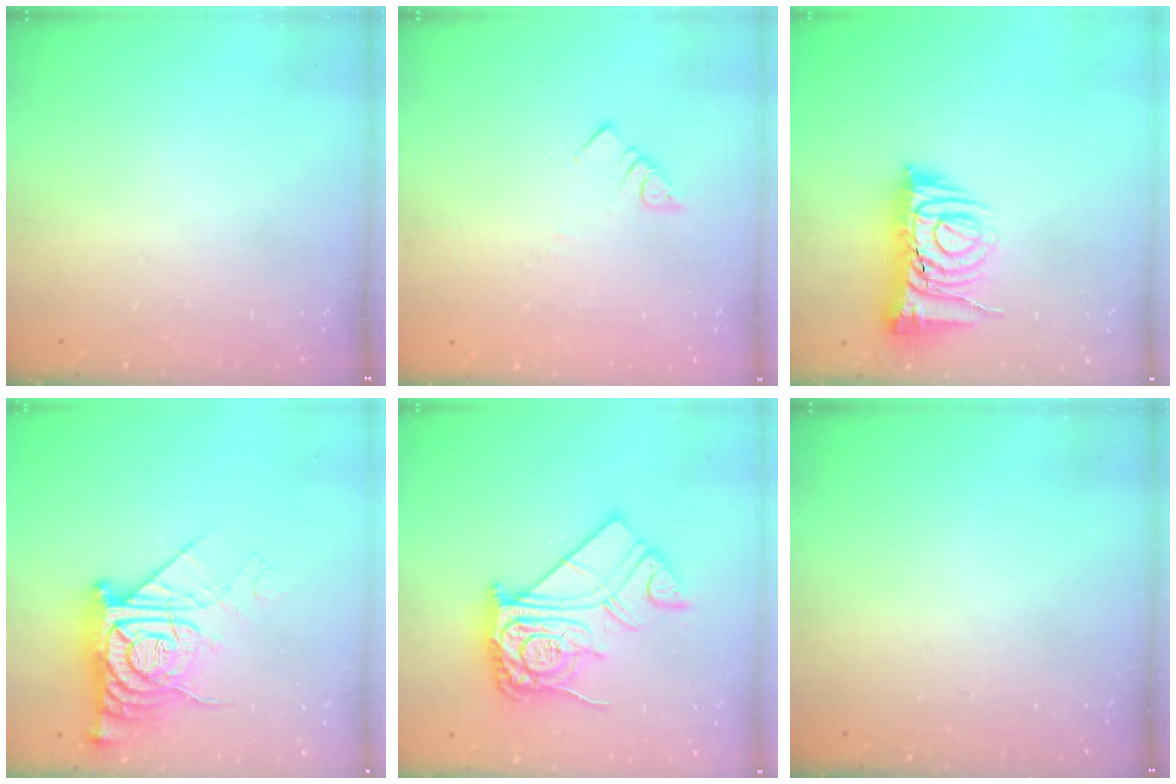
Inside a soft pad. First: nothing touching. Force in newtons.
{"total": 2.8, "press": 2.8, "slide": 0.2}
{"total": 10.1, "press": 10.0, "slide": 1.4}
{"total": 14.0, "press": 13.9, "slide": 1.4}
{"total": 16.2, "press": 16.1, "slide": 1.3}
{"total": 0.0}